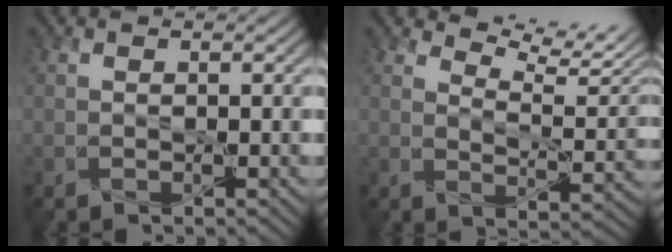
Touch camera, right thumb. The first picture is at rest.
{"total": 8.1, "force": [6.7, 2.0, 4.1], "torque": [-0.088, 0.001, 0.100]}